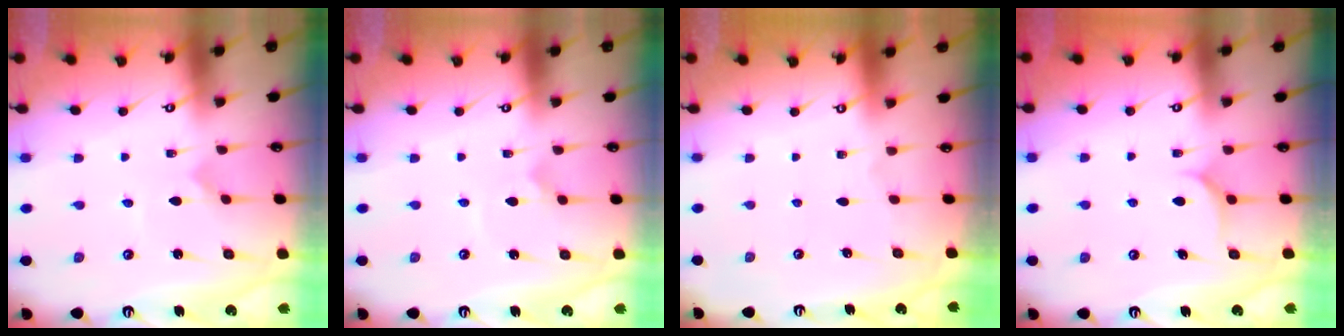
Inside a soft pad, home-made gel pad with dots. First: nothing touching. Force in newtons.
{"total": 2.3, "press": 2.3, "slide": 0.0}
{"total": 0.0}
{"total": 5.8, "press": 5.8, "slide": 0.6}